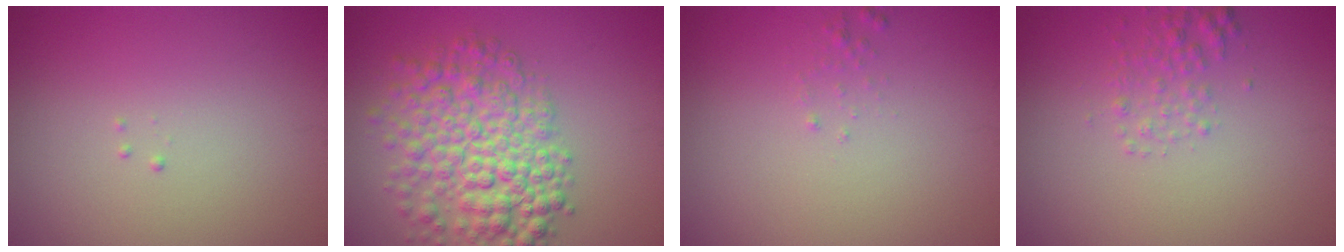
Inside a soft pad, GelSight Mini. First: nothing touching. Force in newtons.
{"total": 7.4, "press": 7.4, "slide": 0.2}
{"total": 0.6, "press": 0.6, "slide": 0.1}
{"total": 1.7, "press": 1.7, "slide": 0.1}